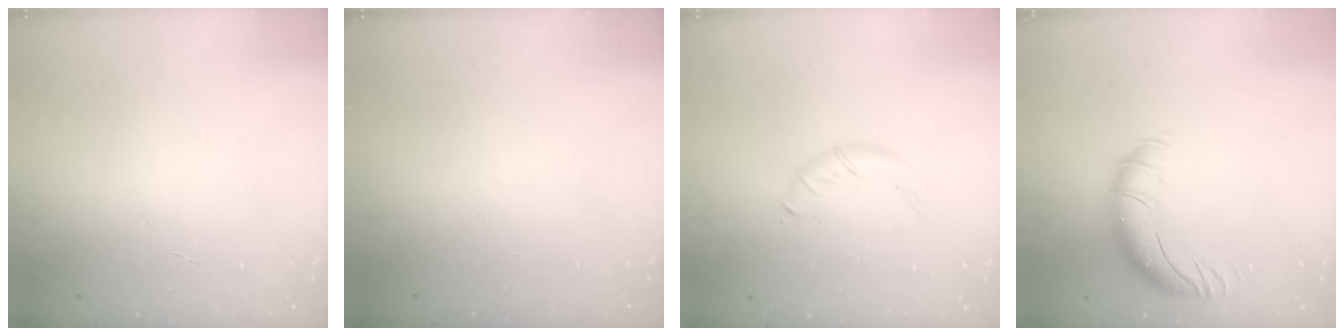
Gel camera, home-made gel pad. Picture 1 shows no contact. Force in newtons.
{"total": 0.0}
{"total": 4.2, "press": 4.1, "slide": 1.1}
{"total": 12.0, "press": 11.7, "slide": 2.5}